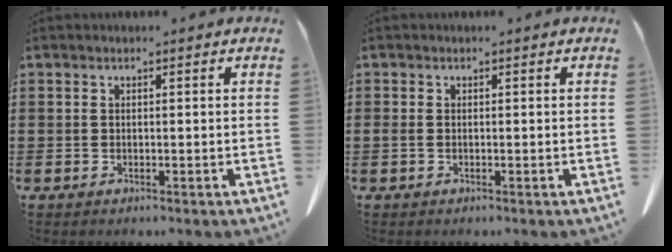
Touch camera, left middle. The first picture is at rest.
{"total": 0.6, "force": [-0.2, 0.2, 0.6], "torque": [-0.014, -0.001, -0.004]}